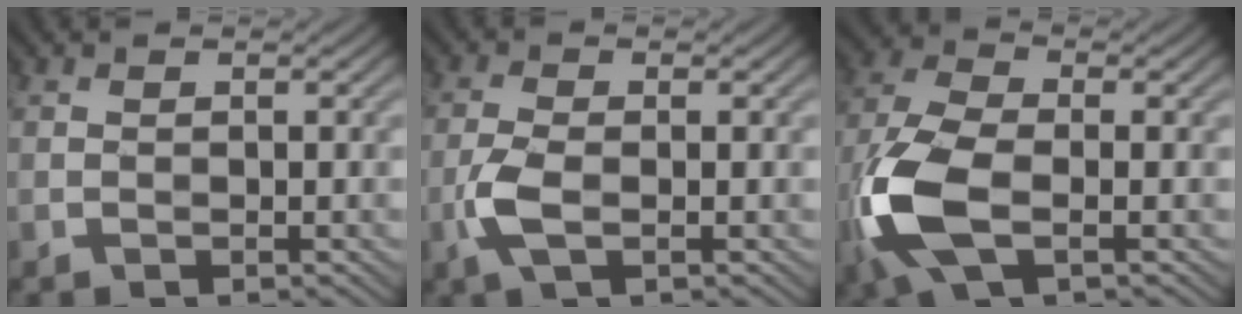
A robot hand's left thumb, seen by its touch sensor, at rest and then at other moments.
{"total": 4.0, "force": [-1.3, 1.5, 3.5], "torque": [-0.088, -0.001, -0.033]}
{"total": 10.8, "force": [-3.3, 5.1, 8.9], "torque": [-0.219, -0.009, -0.076]}